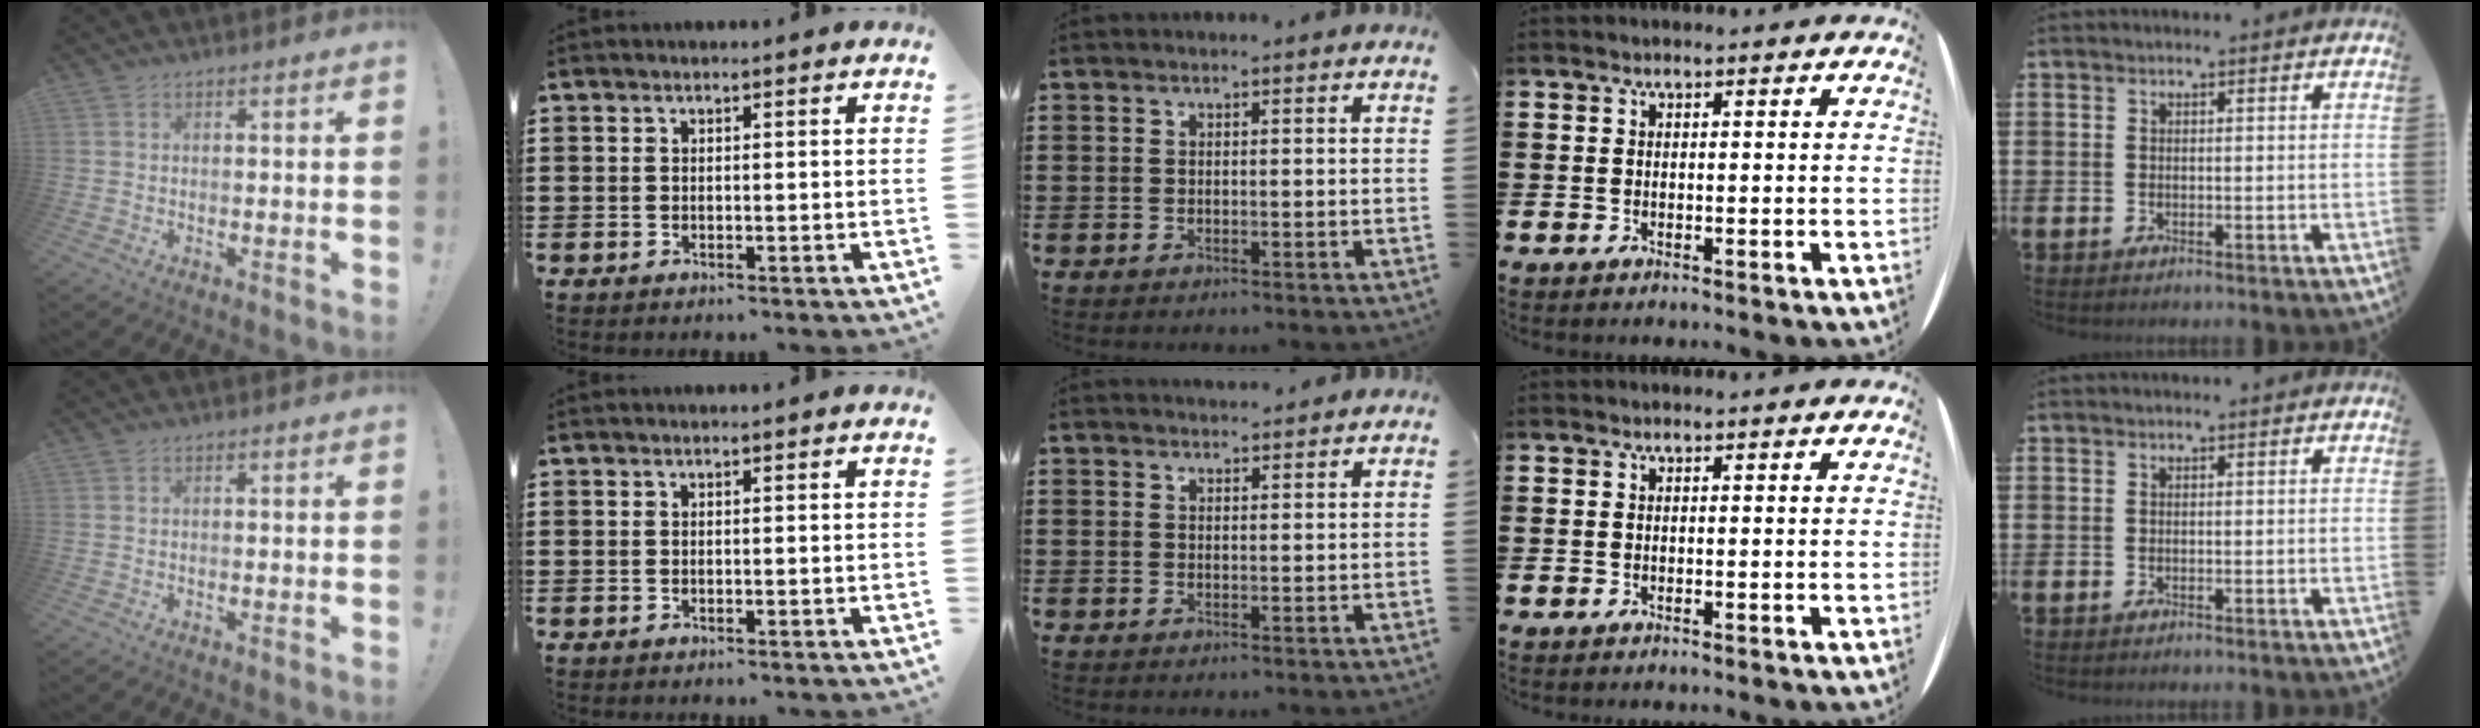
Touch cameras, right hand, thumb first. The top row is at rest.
{"middle": {"total": 1.4, "force": [1.3, 0.2, 0.0], "torque": [0.005, -0.003, 0.024]}}